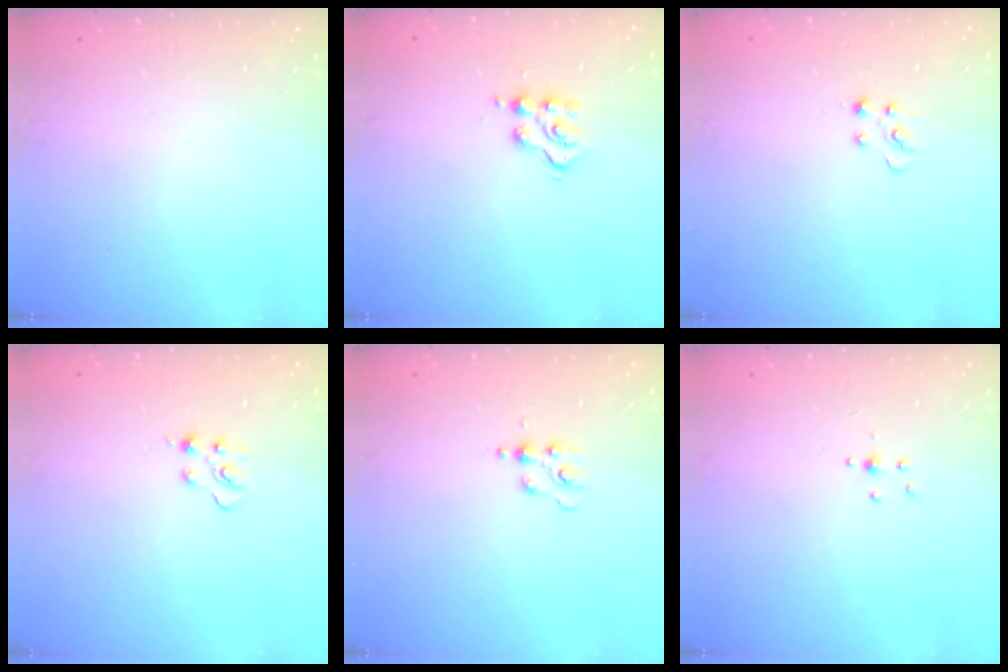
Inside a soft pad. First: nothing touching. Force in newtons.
{"total": 3.9, "press": 3.9, "slide": 0.5}
{"total": 2.7, "press": 2.7, "slide": 0.4}
{"total": 4.5, "press": 4.5, "slide": 0.6}
{"total": 4.3, "press": 4.3, "slide": 0.5}
{"total": 3.0, "press": 2.8, "slide": 1.1}